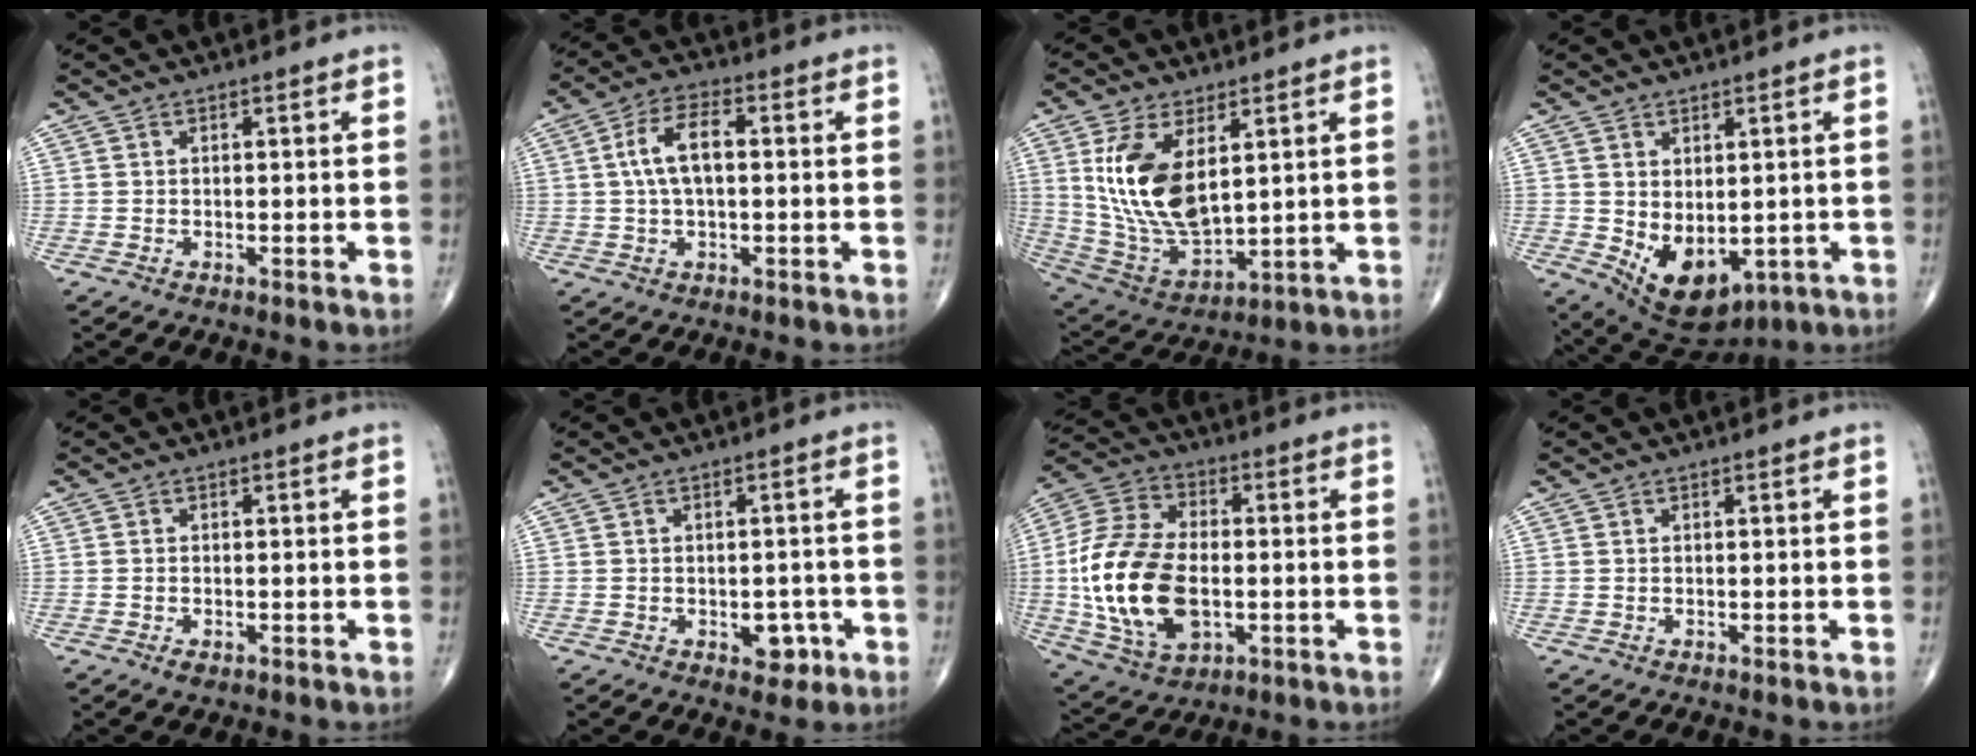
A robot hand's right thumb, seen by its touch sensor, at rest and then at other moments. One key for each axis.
{"total": 7.7, "fx": 0.6, "fy": 3.6, "fz": 6.7, "tx": -0.134, "ty": 0.020, "tz": 0.006}
{"total": 16.2, "fx": 4.3, "fy": 8.4, "fz": 13.1, "tx": -0.246, "ty": -0.022, "tz": 0.101}
{"total": 10.3, "fx": -1.6, "fy": 6.4, "fz": 8.0, "tx": -0.109, "ty": -0.009, "tz": 0.004}
{"total": 1.5, "fx": -0.6, "fy": 0.8, "fz": 1.0, "tx": -0.017, "ty": 0.000, "tz": -0.010}
{"total": 4.5, "fx": -1.6, "fy": 3.0, "fz": 2.9, "tx": -0.013, "ty": 0.008, "tz": -0.017}
{"total": 20.7, "fx": -2.1, "fy": 12.4, "fz": 16.5, "tx": -0.330, "ty": 0.003, "tz": -0.032}
{"total": 0.0}